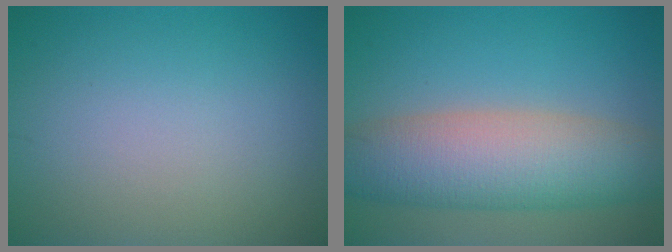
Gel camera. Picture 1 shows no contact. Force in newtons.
{"total": 8.8, "press": 8.7, "slide": 0.7}